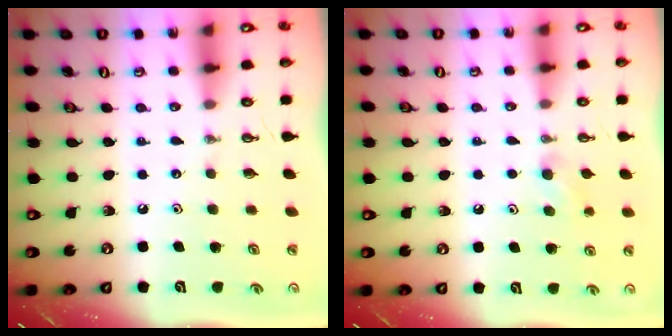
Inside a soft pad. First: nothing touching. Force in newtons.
{"total": 4.6, "press": 4.2, "slide": 1.8}